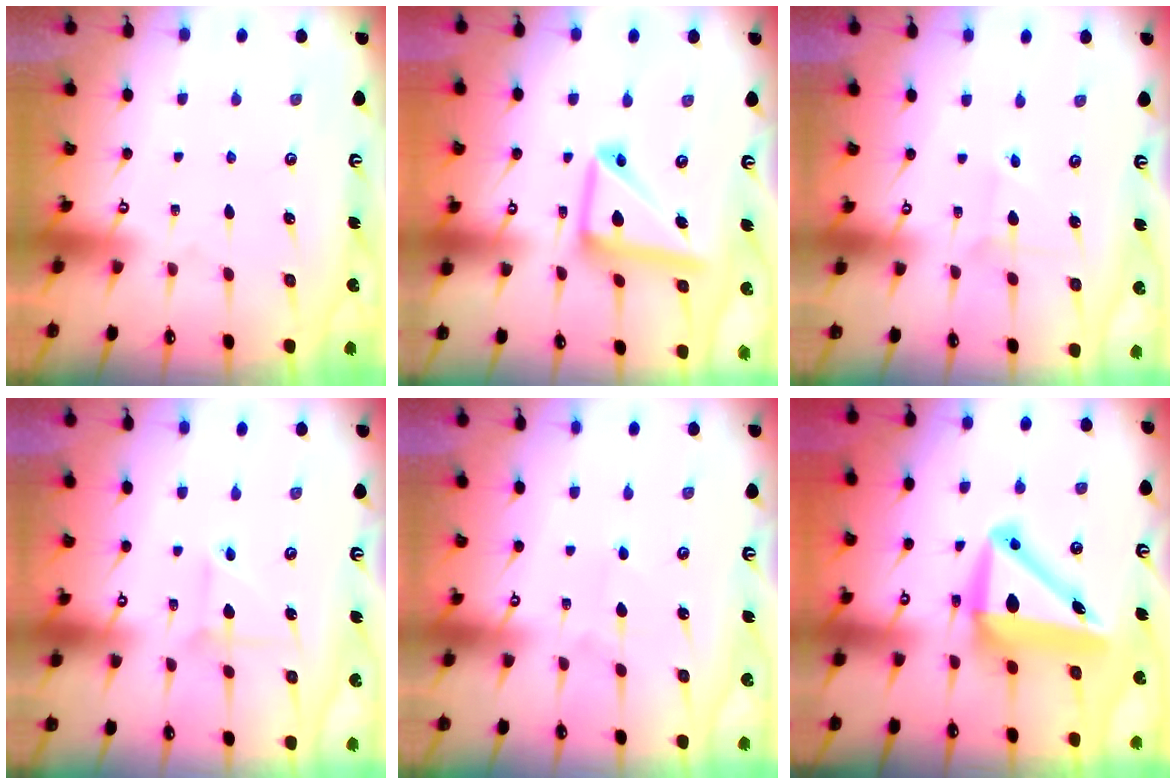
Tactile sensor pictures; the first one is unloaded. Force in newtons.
{"total": 13.9, "press": 13.8, "slide": 1.4}
{"total": 2.2, "press": 2.2, "slide": 0.1}
{"total": 2.7, "press": 2.7, "slide": 0.2}
{"total": 1.6, "press": 1.6, "slide": 0.1}
{"total": 11.8, "press": 11.3, "slide": 3.5}